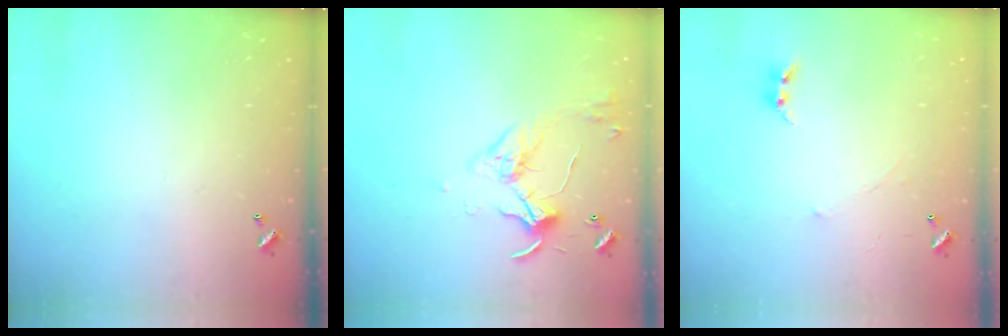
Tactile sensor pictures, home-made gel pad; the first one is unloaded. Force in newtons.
{"total": 3.4, "press": 3.3, "slide": 0.6}
{"total": 0.9, "press": 0.8, "slide": 0.3}